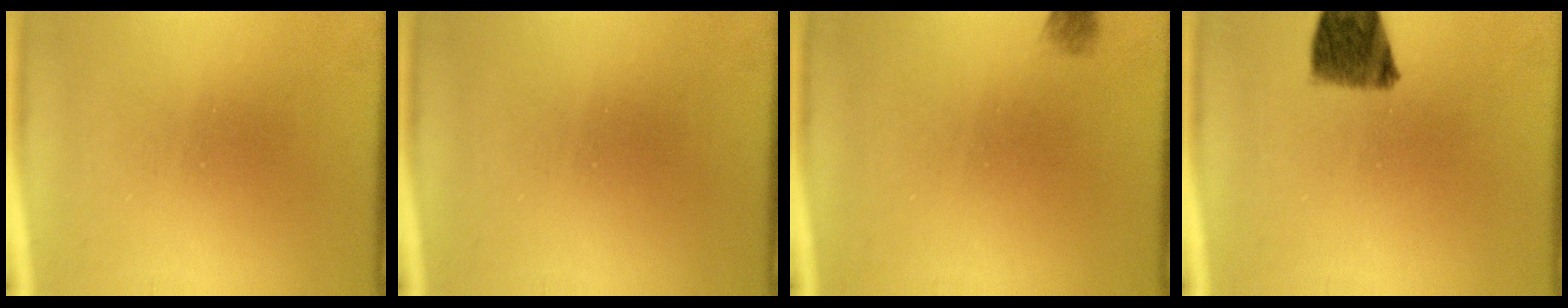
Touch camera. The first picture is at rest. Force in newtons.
{"total": 0.0}
{"total": 1.1}
{"total": 8.3}